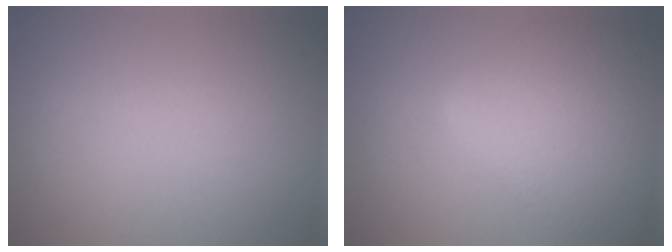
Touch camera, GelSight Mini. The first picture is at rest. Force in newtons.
{"total": 7.2, "press": 7.2, "slide": 0.3}